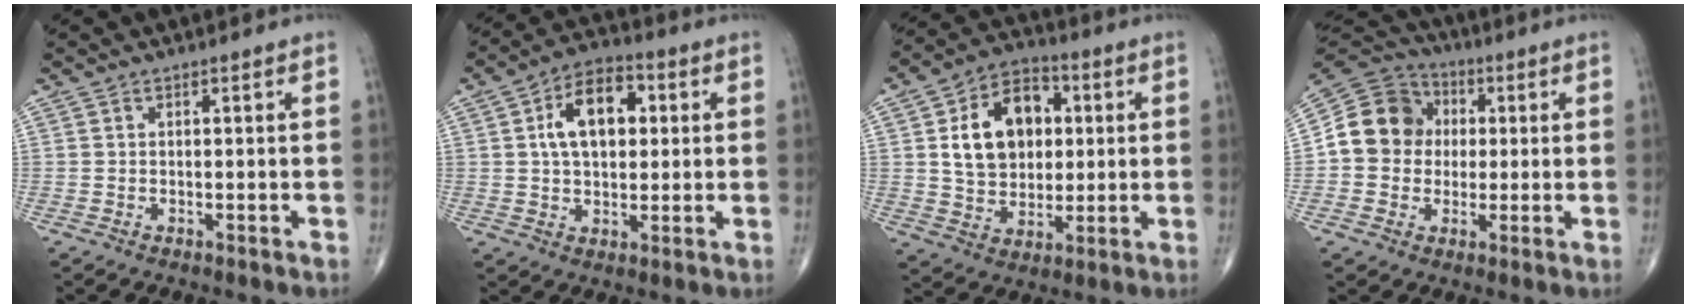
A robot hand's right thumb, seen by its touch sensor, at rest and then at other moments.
{"total": 12.1, "force": [2.6, 7.4, 9.3], "torque": [-0.133, 0.014, 0.035]}
{"total": 15.3, "force": [3.0, 11.1, 10.1], "torque": [-0.131, 0.007, 0.050]}
{"total": 12.7, "force": [0.7, 11.4, 5.5], "torque": [-0.076, 0.026, 0.002]}